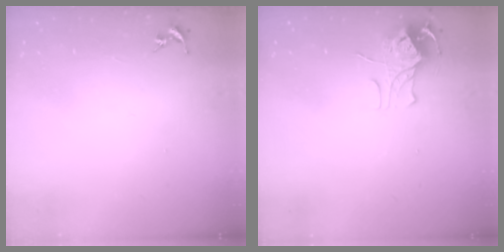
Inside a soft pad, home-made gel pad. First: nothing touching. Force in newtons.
{"total": 8.8, "press": 8.8, "slide": 0.7}